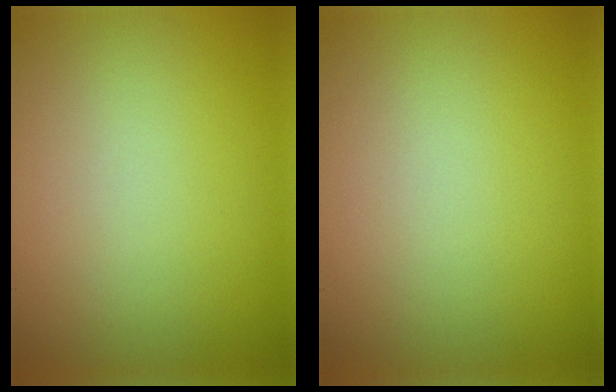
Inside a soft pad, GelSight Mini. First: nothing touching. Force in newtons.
{"total": 0.0}